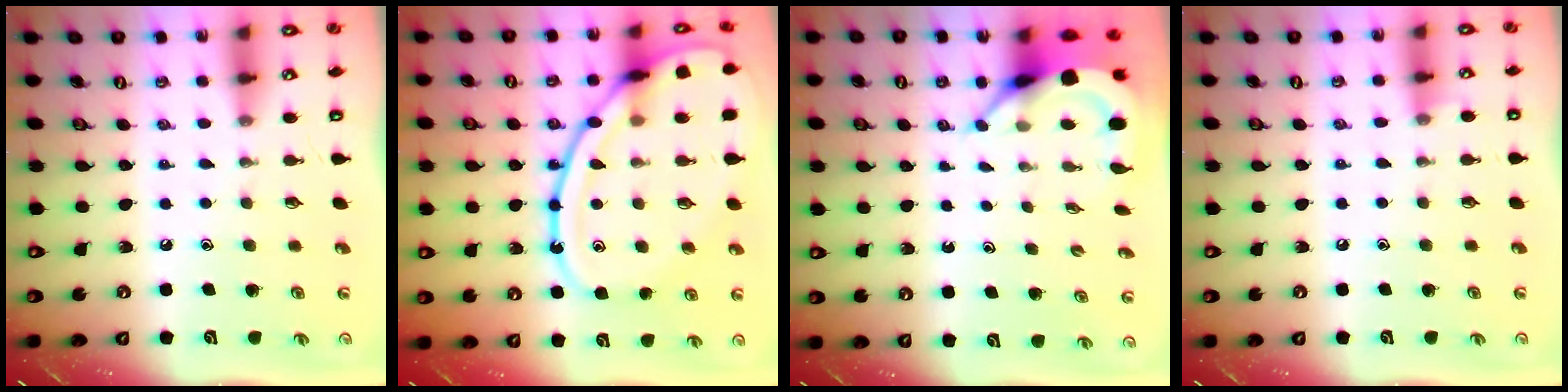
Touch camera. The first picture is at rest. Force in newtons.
{"total": 20.6, "press": 20.5, "slide": 2.0}
{"total": 5.1, "press": 5.0, "slide": 0.7}
{"total": 3.7, "press": 3.6, "slide": 0.4}